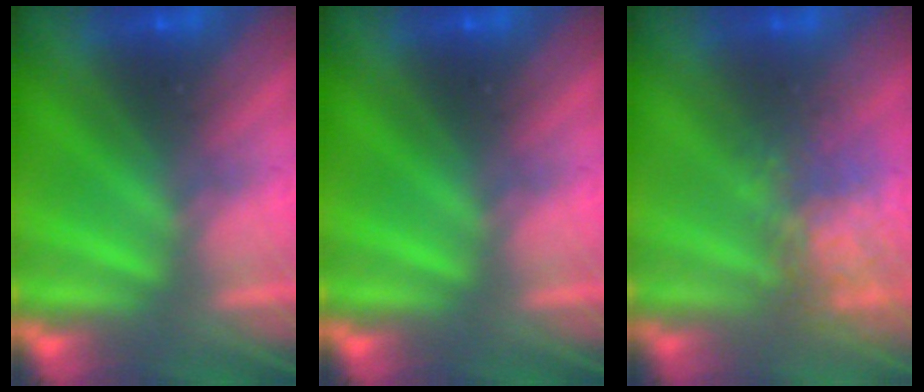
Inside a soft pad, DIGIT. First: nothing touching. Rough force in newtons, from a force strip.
{"total": 0.0}
{"total": 3.6}